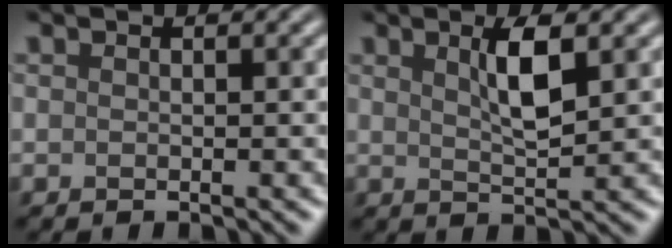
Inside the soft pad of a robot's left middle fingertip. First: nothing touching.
{"total": 3.0, "force": [0.9, 0.6, 2.8], "torque": [-0.051, -0.001, 0.023]}